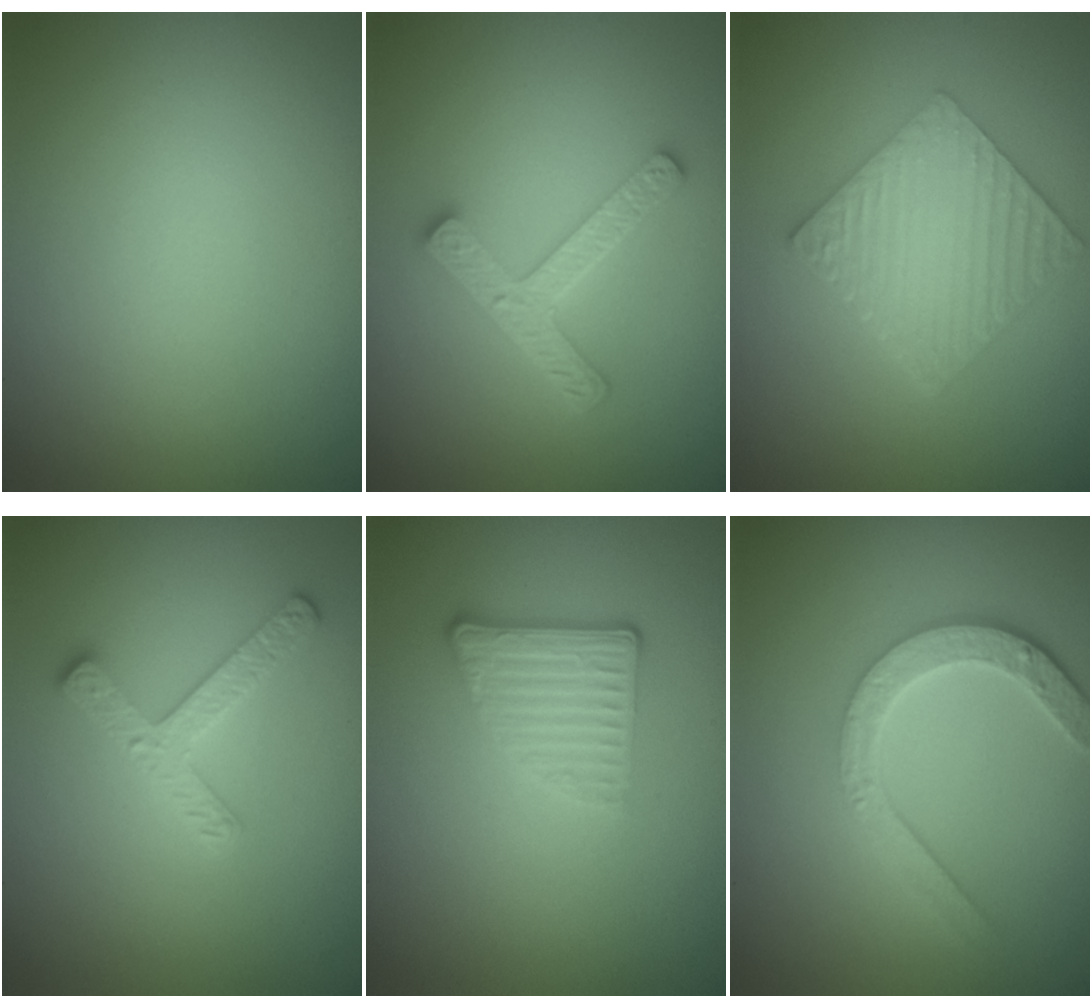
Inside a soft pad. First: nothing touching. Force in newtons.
{"total": 4.3, "press": 3.3, "slide": 2.7}
{"total": 6.6, "press": 4.6, "slide": 4.7}
{"total": 2.7, "press": 2.7, "slide": 0.3}
{"total": 3.0, "press": 2.1, "slide": 2.1}
{"total": 4.5, "press": 3.5, "slide": 2.9}